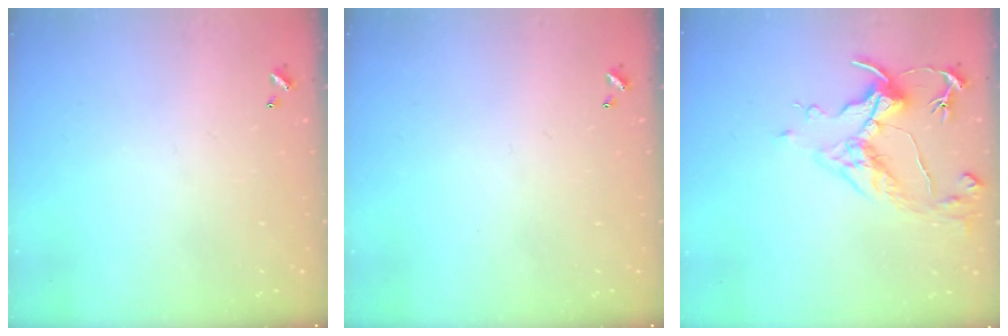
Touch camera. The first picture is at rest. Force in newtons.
{"total": 0.0}
{"total": 4.6, "press": 4.5, "slide": 1.0}